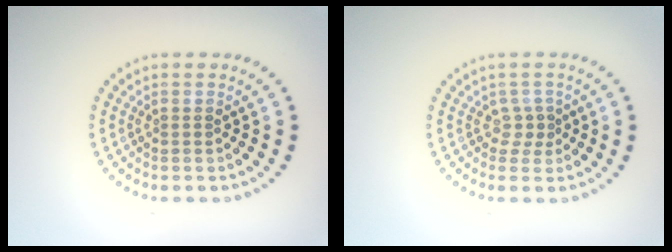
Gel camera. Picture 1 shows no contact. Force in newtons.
{"total": 1.3, "press": 0.9, "slide": 0.9}